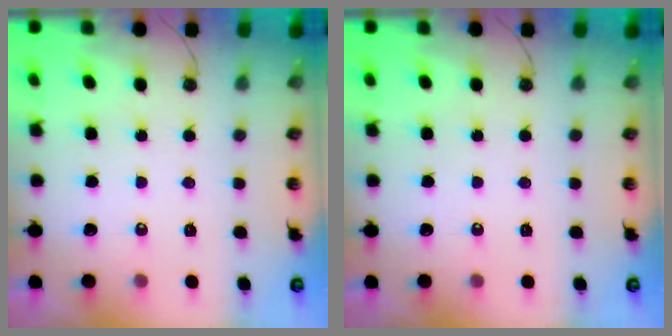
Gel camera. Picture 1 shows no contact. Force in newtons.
{"total": 0.0}